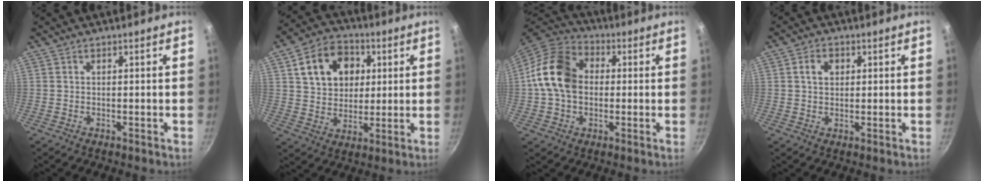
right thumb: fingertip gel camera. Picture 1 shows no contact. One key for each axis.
{"total": 13.7, "fx": 4.1, "fy": 10.8, "fz": 7.4, "tx": -0.095, "ty": 0.006, "tz": 0.068}
{"total": 14.6, "fx": 0.6, "fy": 11.1, "fz": 9.5, "tx": -0.148, "ty": 0.026, "tz": -0.007}
{"total": 3.5, "fx": 0.9, "fy": 2.7, "fz": 2.0, "tx": -0.020, "ty": 0.002, "tz": 0.014}